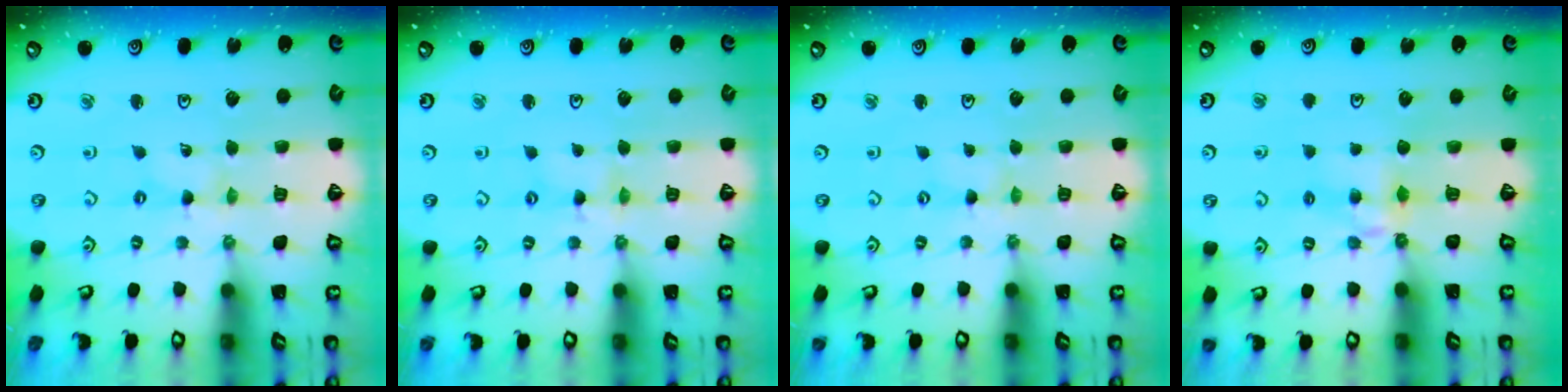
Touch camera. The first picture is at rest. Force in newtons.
{"total": 1.8, "press": 1.8, "slide": 0.2}
{"total": 0.7, "press": 0.7, "slide": 0.1}
{"total": 5.7, "press": 5.7, "slide": 0.5}